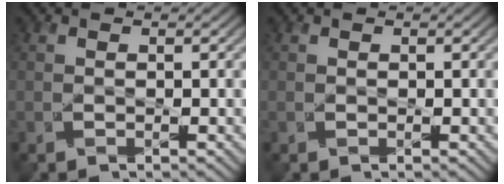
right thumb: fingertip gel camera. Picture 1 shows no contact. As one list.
[{"total": 0.0}]